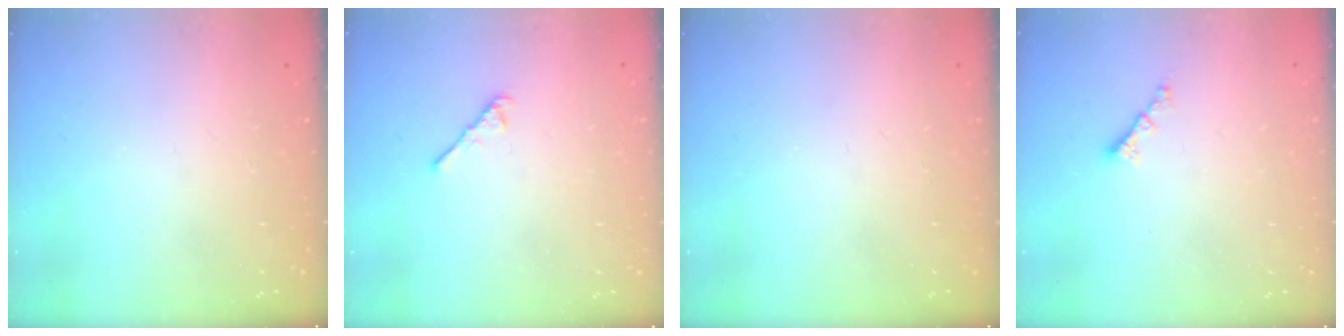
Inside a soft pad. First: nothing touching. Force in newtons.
{"total": 3.9, "press": 3.8, "slide": 0.8}
{"total": 0.0}
{"total": 1.8, "press": 1.8, "slide": 0.2}